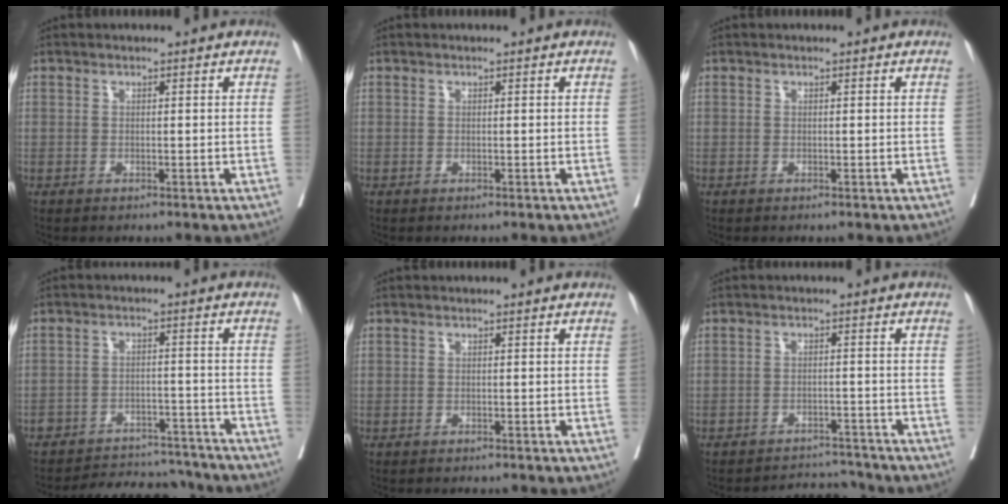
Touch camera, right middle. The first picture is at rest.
{"total": 0.0}
{"total": 0.0}
{"total": 13.7, "force": [-13.0, 3.6, 2.6], "torque": [-0.039, 0.013, -0.173]}
{"total": 1.8, "force": [-1.7, 0.3, 0.6], "torque": [-0.011, -0.004, -0.020]}
{"total": 5.4, "force": [-5.3, 0.5, -0.9], "torque": [0.013, 0.007, -0.080]}